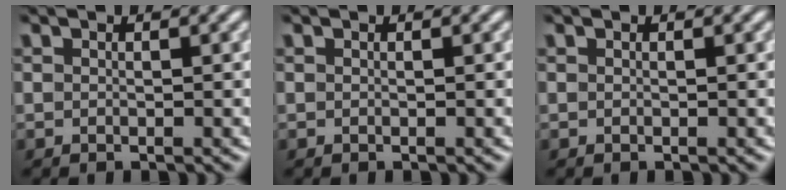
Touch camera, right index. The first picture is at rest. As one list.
[{"total": 0.0}, {"total": 0.0}]